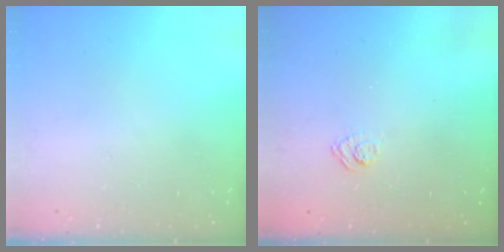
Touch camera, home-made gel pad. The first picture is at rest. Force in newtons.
{"total": 3.1, "press": 2.8, "slide": 1.3}